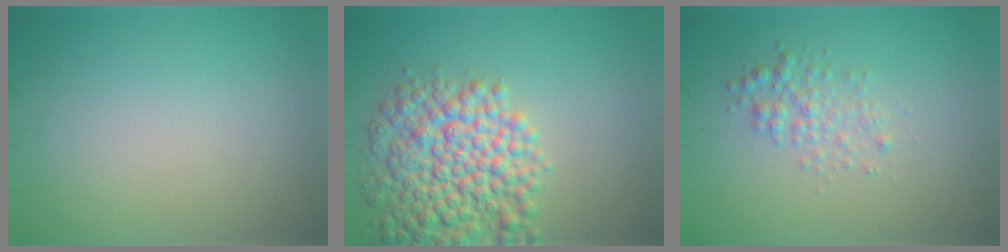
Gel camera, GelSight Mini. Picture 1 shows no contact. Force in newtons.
{"total": 8.4, "press": 8.4, "slide": 0.3}
{"total": 2.0, "press": 2.0, "slide": 0.1}